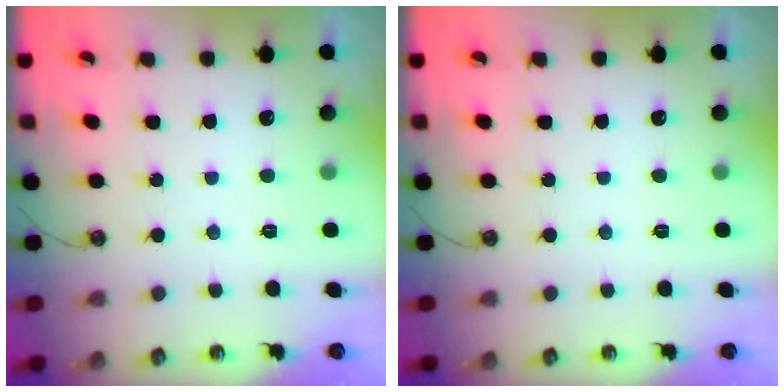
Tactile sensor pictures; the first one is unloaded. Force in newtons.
{"total": 0.0}